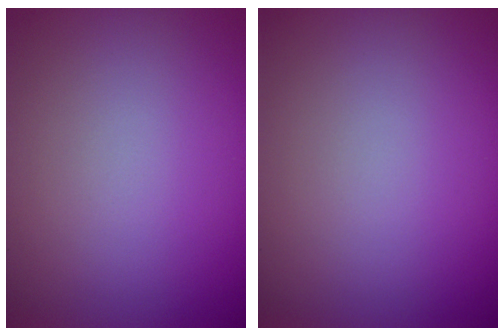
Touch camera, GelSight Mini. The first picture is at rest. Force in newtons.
{"total": 0.0}